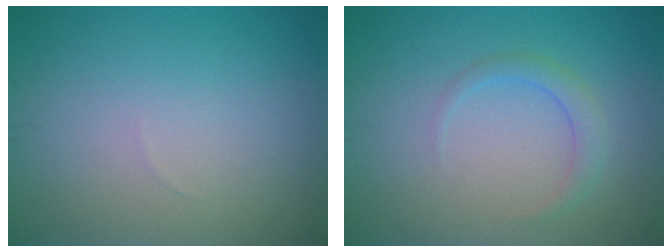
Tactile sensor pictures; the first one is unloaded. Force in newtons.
{"total": 1.7, "press": 1.7, "slide": 0.1}